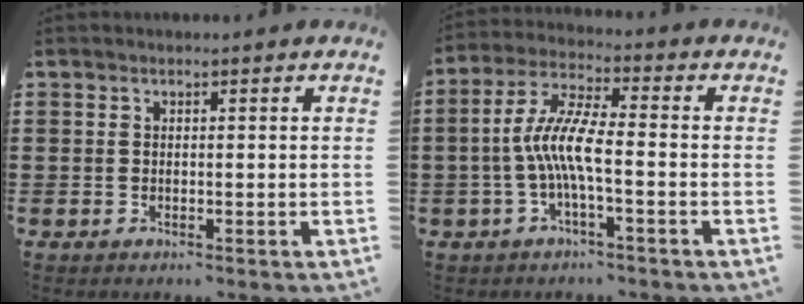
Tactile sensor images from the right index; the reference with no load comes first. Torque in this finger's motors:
{"motor_torque": [1.61, -0.53, 0.90, 0.21]}